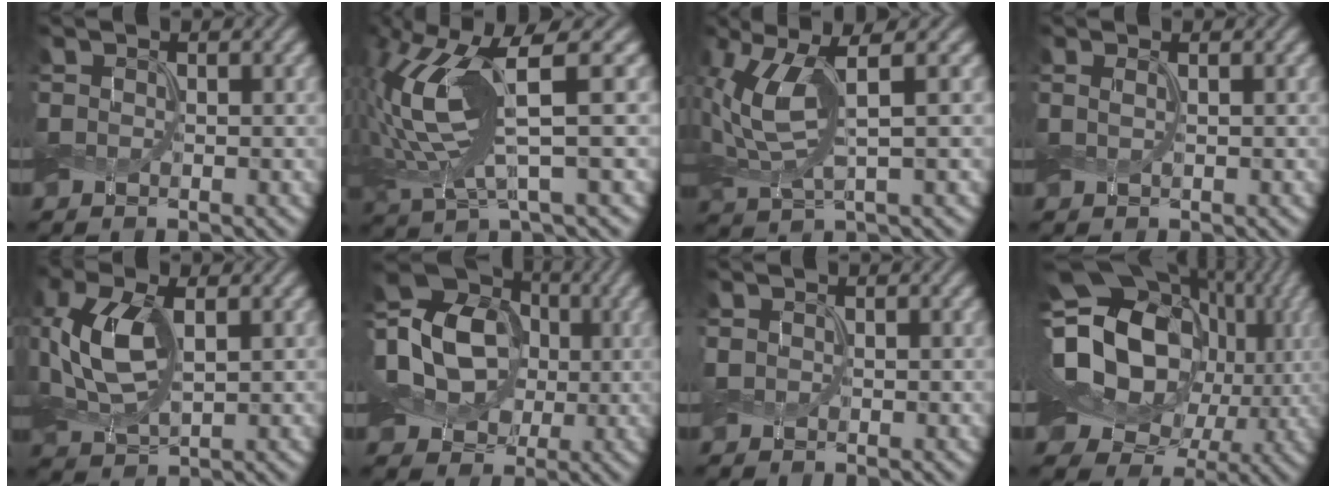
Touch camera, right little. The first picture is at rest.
{"total": 10.1, "force": [1.2, 2.9, 9.6], "torque": [-0.223, 0.000, 0.029]}
{"total": 5.8, "force": [0.4, 2.2, 5.4], "torque": [-0.137, 0.001, 0.010]}
{"total": 1.0, "force": [0.2, 0.4, 0.8], "torque": [-0.018, 0.007, -0.005]}
{"total": 7.0, "force": [0.0, 4.0, 5.7], "torque": [-0.151, 0.005, 0.002]}
{"total": 12.6, "force": [-0.6, 11.1, 6.0], "torque": [-0.164, 0.034, -0.027]}
{"total": 0.0}
{"total": 17.6, "force": [1.5, 14.0, 10.6], "torque": [-0.207, 0.032, 0.016]}